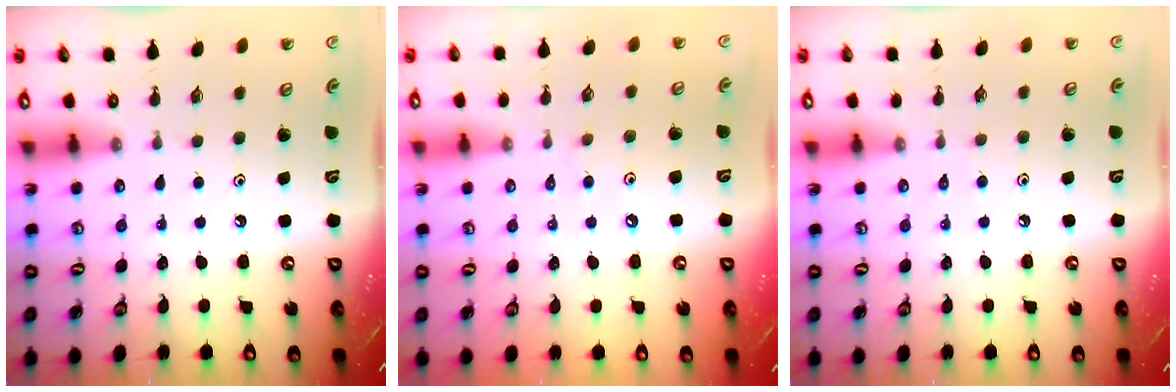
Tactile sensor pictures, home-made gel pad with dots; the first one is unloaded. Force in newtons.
{"total": 1.0, "press": 0.9, "slide": 0.2}
{"total": 2.1, "press": 2.1, "slide": 0.4}